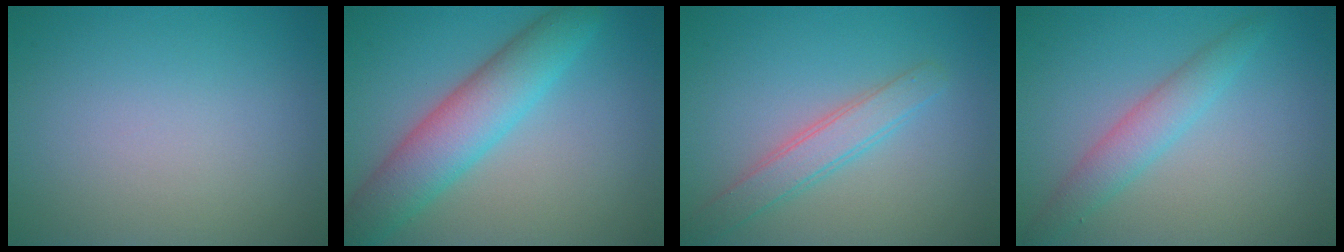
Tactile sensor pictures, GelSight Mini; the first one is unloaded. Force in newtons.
{"total": 6.3, "press": 6.3, "slide": 0.1}
{"total": 2.8, "press": 2.8, "slide": 0.1}
{"total": 2.8, "press": 2.8, "slide": 0.0}